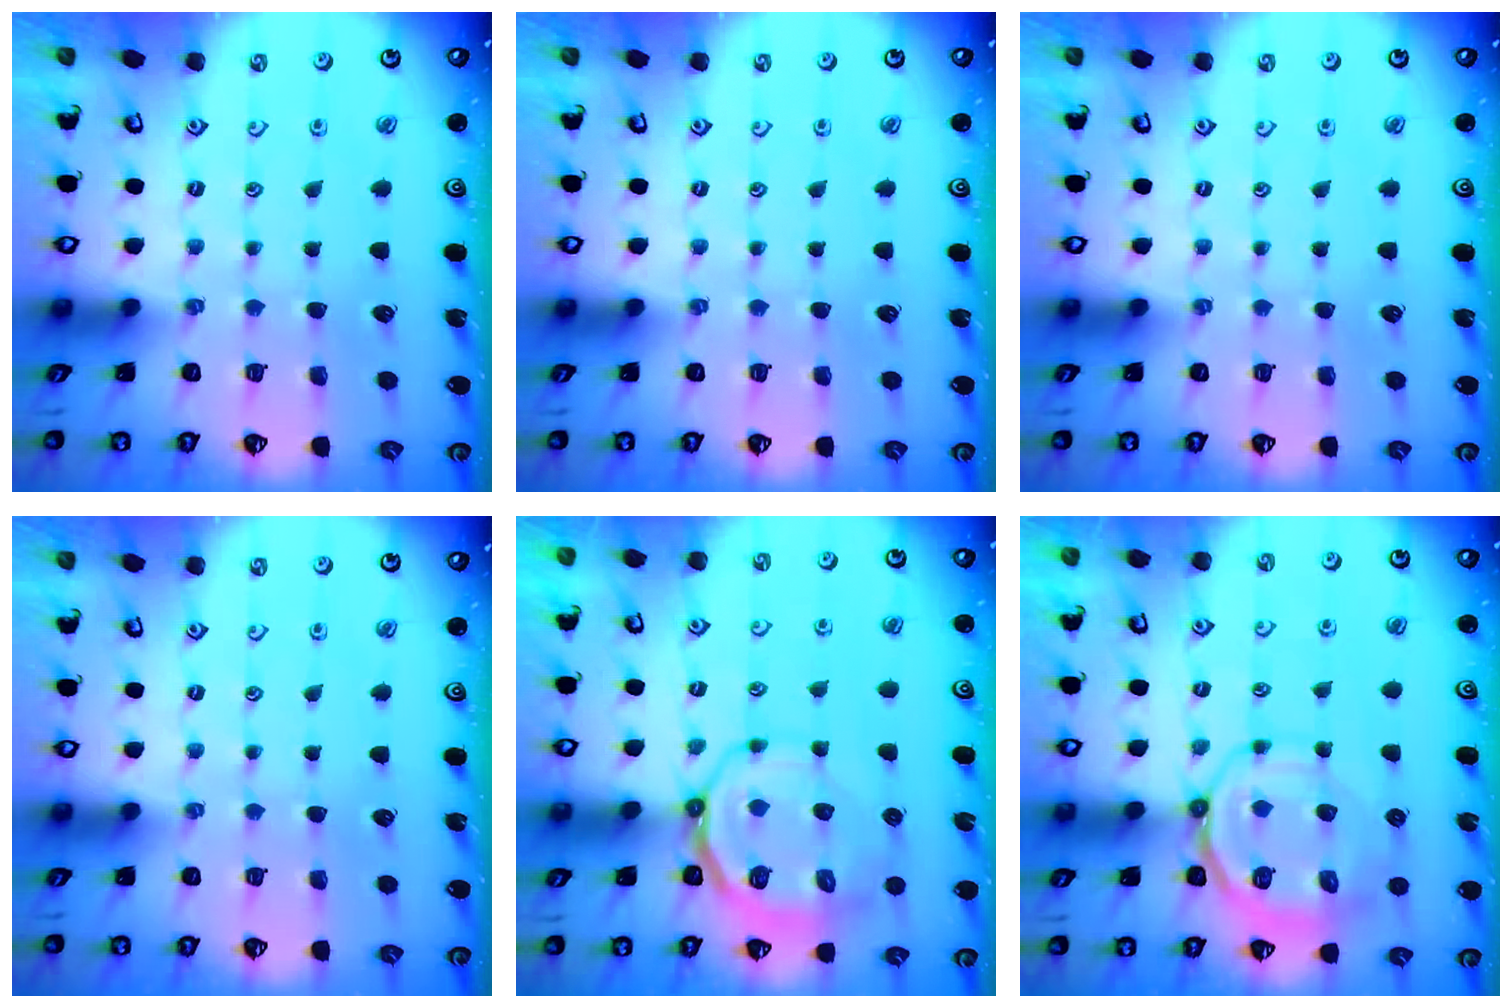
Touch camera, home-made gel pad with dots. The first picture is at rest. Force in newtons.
{"total": 0.0}
{"total": 0.0}
{"total": 0.0}
{"total": 11.7, "press": 11.4, "slide": 2.9}
{"total": 11.1, "press": 10.8, "slide": 2.3}